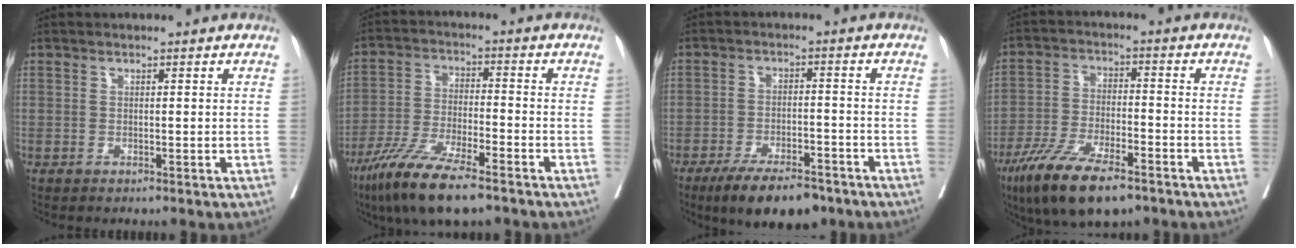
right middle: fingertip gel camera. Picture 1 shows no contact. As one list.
[{"total": 12.1, "force": [-8.5, 1.9, 8.4], "torque": [-0.158, -0.029, -0.156]}, {"total": 10.3, "force": [-7.7, 3.2, 6.0], "torque": [-0.090, -0.009, -0.126]}, {"total": 12.8, "force": [-8.6, 3.3, 8.9], "torque": [-0.165, -0.022, -0.153]}]